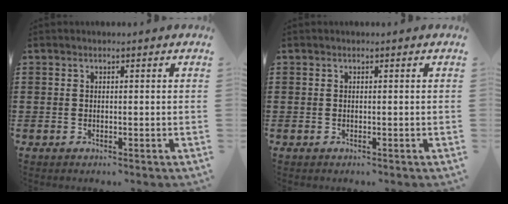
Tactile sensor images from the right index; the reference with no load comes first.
{"total": 0.0}